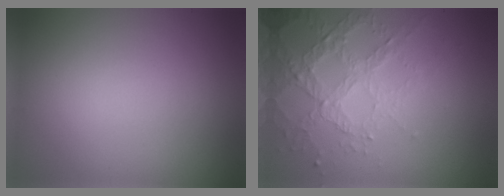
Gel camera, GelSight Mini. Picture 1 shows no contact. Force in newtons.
{"total": 3.7, "press": 3.6, "slide": 0.5}